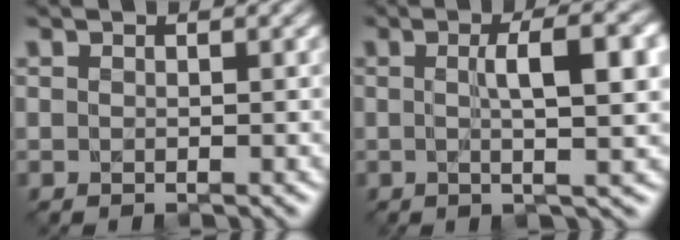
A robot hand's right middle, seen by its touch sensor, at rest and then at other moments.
{"total": 7.0, "force": [0.8, 1.8, 6.7], "torque": [-0.085, 0.012, 0.008]}